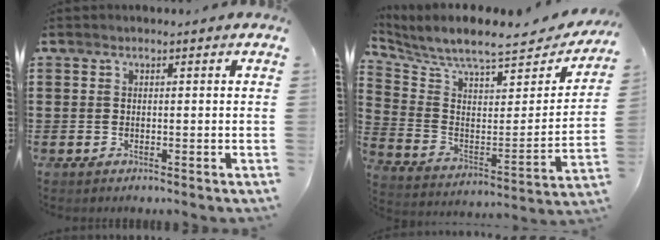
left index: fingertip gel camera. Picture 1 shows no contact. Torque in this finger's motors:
{"motor_torque": [2.14, 0.00, 0.48, 0.12]}